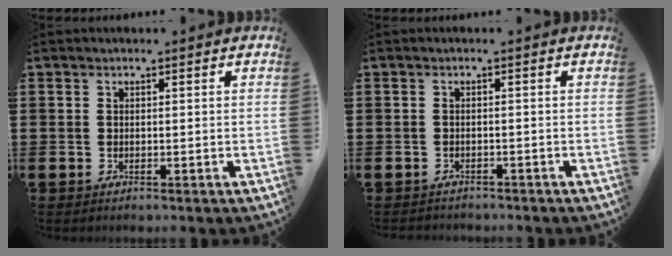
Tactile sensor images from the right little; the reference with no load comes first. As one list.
[{"total": 0.7, "force": [-0.7, 0.2, 0.0], "torque": [-0.002, 0.001, -0.015]}]